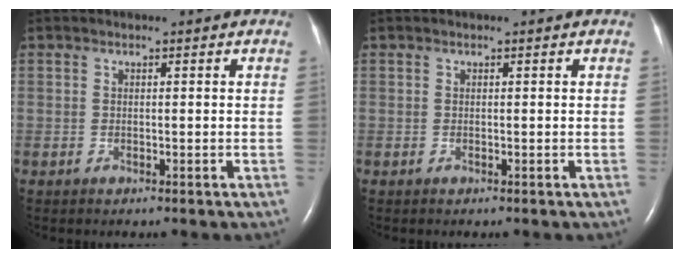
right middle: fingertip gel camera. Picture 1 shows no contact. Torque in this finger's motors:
{"motor_torque": [0.06, -0.14, 0.00, 0.01]}